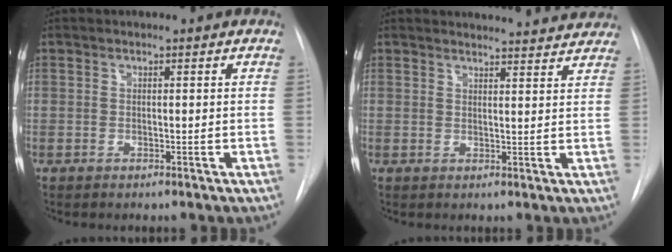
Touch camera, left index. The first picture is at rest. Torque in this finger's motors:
{"motor_torque": [0.80, -1.33, -0.07, 0.01]}